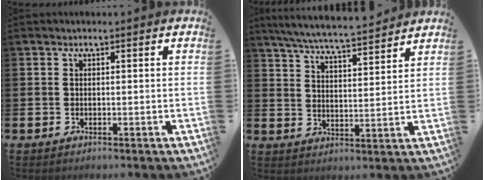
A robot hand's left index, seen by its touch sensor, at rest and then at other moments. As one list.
[{"total": 6.5, "force": [6.3, 0.0, 1.7], "torque": [-0.057, -0.042, 0.110]}]